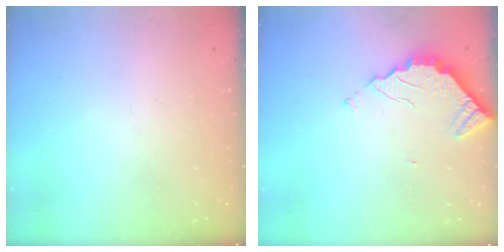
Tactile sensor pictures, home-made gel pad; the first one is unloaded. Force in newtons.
{"total": 3.3, "press": 3.3, "slide": 0.3}